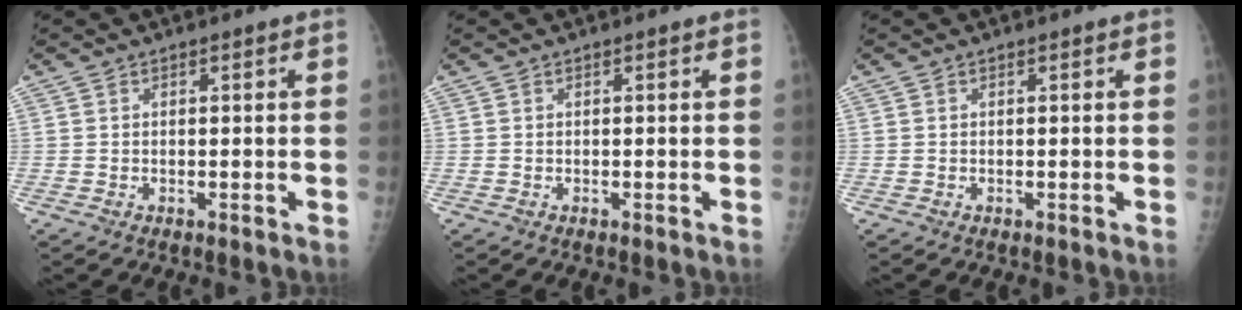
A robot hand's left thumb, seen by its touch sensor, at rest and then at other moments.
{"total": 0.0}
{"total": 0.0}